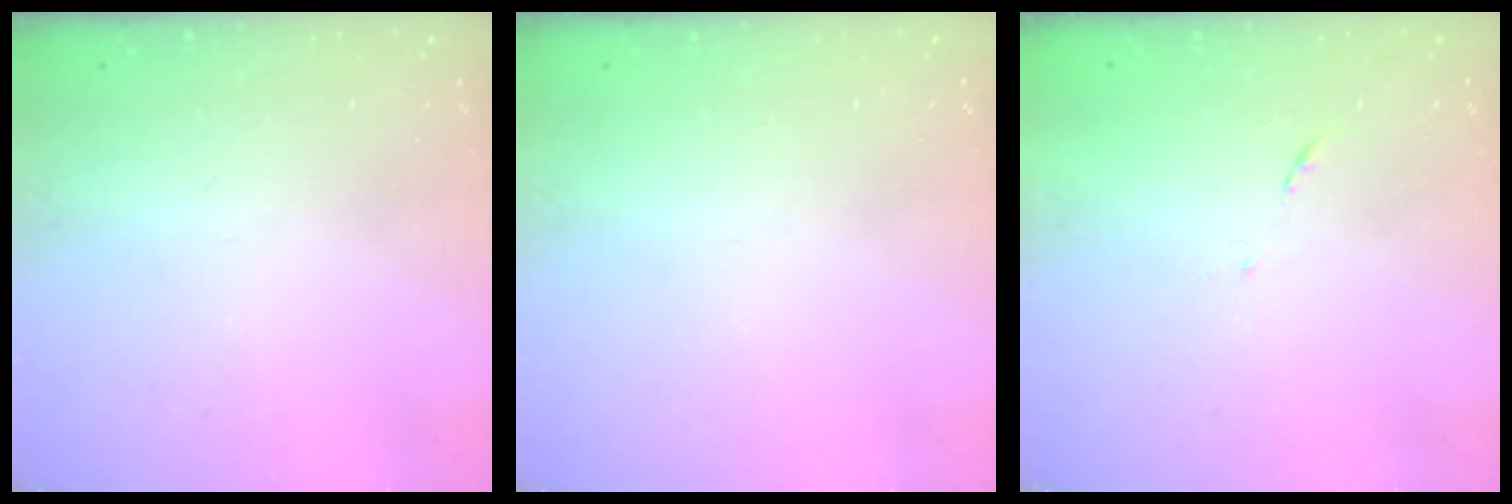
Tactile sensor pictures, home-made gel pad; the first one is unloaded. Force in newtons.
{"total": 0.0}
{"total": 5.6, "press": 5.6, "slide": 0.4}